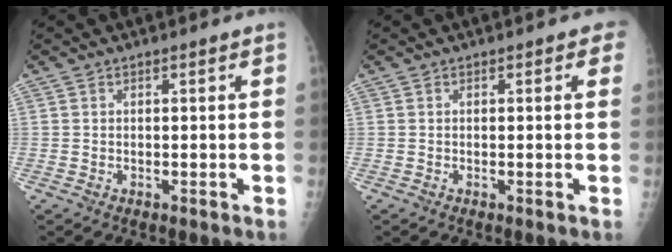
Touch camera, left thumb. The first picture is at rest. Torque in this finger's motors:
{"motor_torque": [0.77, 0.18, 0.16, -0.29, 0.00]}